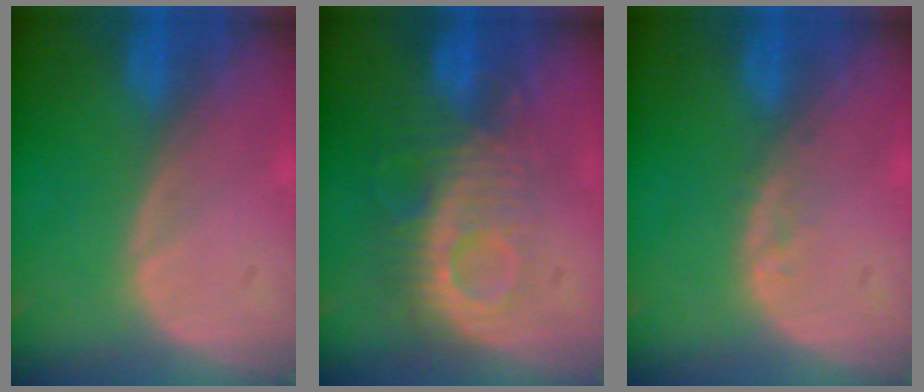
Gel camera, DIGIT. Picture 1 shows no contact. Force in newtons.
{"total": 9.3, "press": 8.2, "slide": 4.3}
{"total": 1.0, "press": 1.0, "slide": 0.2}